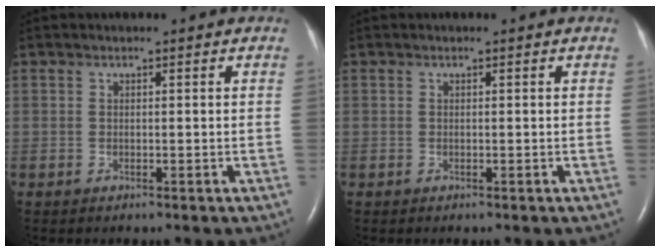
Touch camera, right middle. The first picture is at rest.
{"total": 0.0}